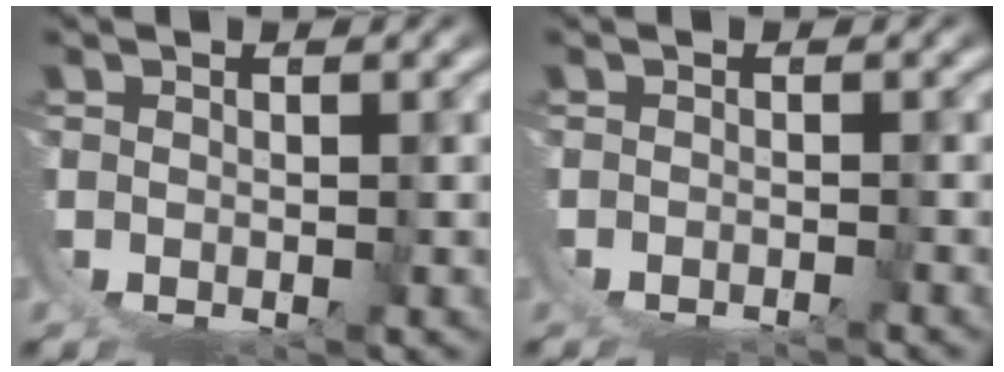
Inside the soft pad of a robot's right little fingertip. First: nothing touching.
{"total": 3.7, "force": [-3.2, 1.5, 1.0], "torque": [-0.020, -0.004, -0.048]}